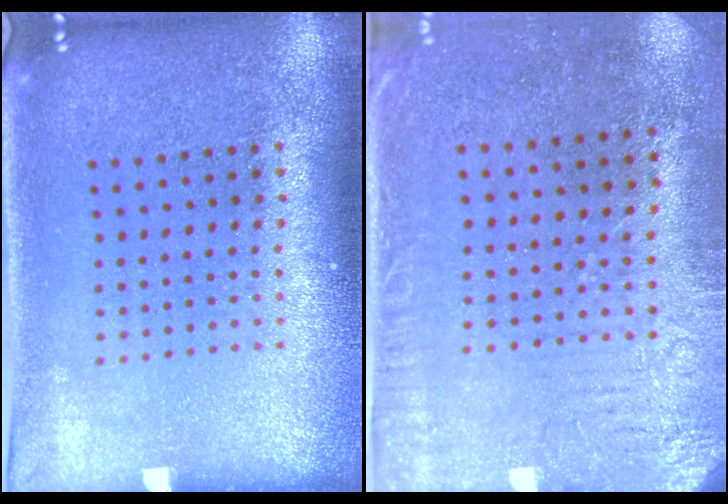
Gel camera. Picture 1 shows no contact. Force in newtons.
{"total": 3.2, "press": 2.5, "slide": 2.0}